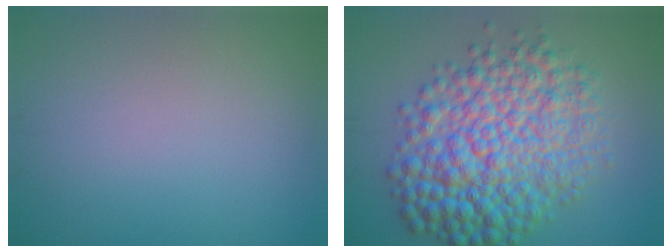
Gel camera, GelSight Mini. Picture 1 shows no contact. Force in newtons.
{"total": 10.9, "press": 10.9, "slide": 0.0}